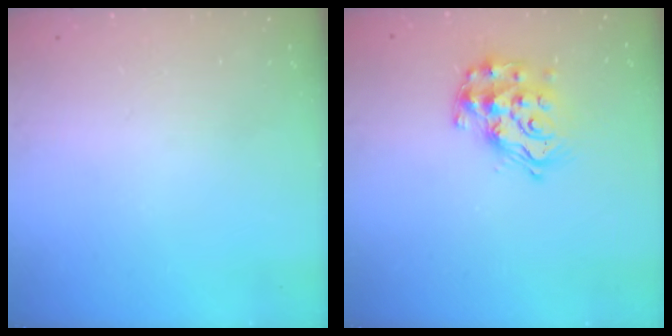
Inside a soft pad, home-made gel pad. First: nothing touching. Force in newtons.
{"total": 15.5, "press": 15.5, "slide": 1.1}